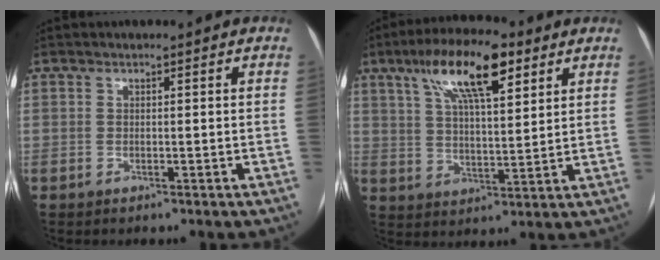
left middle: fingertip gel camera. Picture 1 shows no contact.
{"total": 13.1, "force": [7.1, 3.6, 10.4], "torque": [-0.186, 0.020, 0.124]}